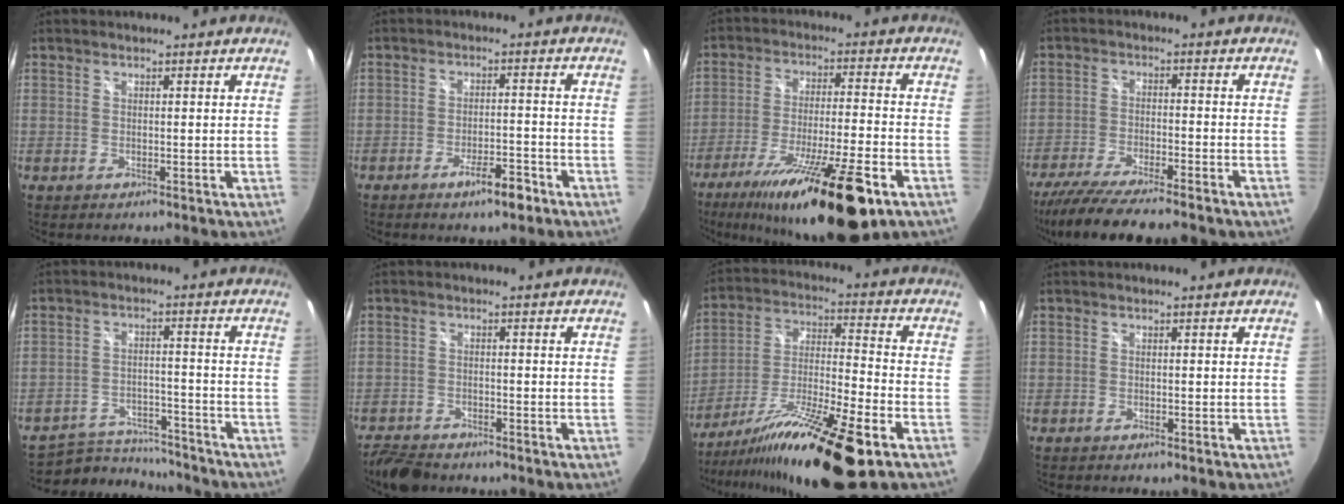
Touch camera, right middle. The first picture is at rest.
{"total": 5.3, "force": [-3.5, 1.3, 3.7], "torque": [-0.070, -0.004, -0.052]}
{"total": 21.2, "force": [-13.3, 2.9, 16.3], "torque": [-0.285, -0.038, -0.215]}
{"total": 15.1, "force": [-12.6, 2.2, 8.0], "torque": [-0.162, -0.042, -0.204]}
{"total": 12.5, "force": [-11.7, 3.3, 3.0], "torque": [-0.076, 0.007, -0.175]}
{"total": 6.3, "force": [-5.5, 2.1, 2.0], "torque": [-0.063, -0.009, -0.095]}
{"total": 21.6, "force": [-13.8, 2.3, 16.4], "torque": [-0.281, -0.030, -0.235]}
{"total": 0.9, "force": [-0.9, 0.2, 0.3], "torque": [-0.008, -0.005, -0.016]}